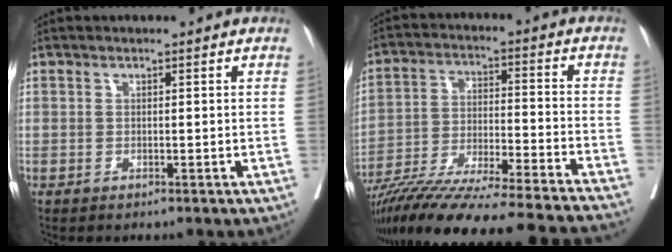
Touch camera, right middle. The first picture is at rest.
{"total": 27.9, "force": [-25.0, -0.6, 12.4], "torque": [-0.165, -0.061, -0.375]}